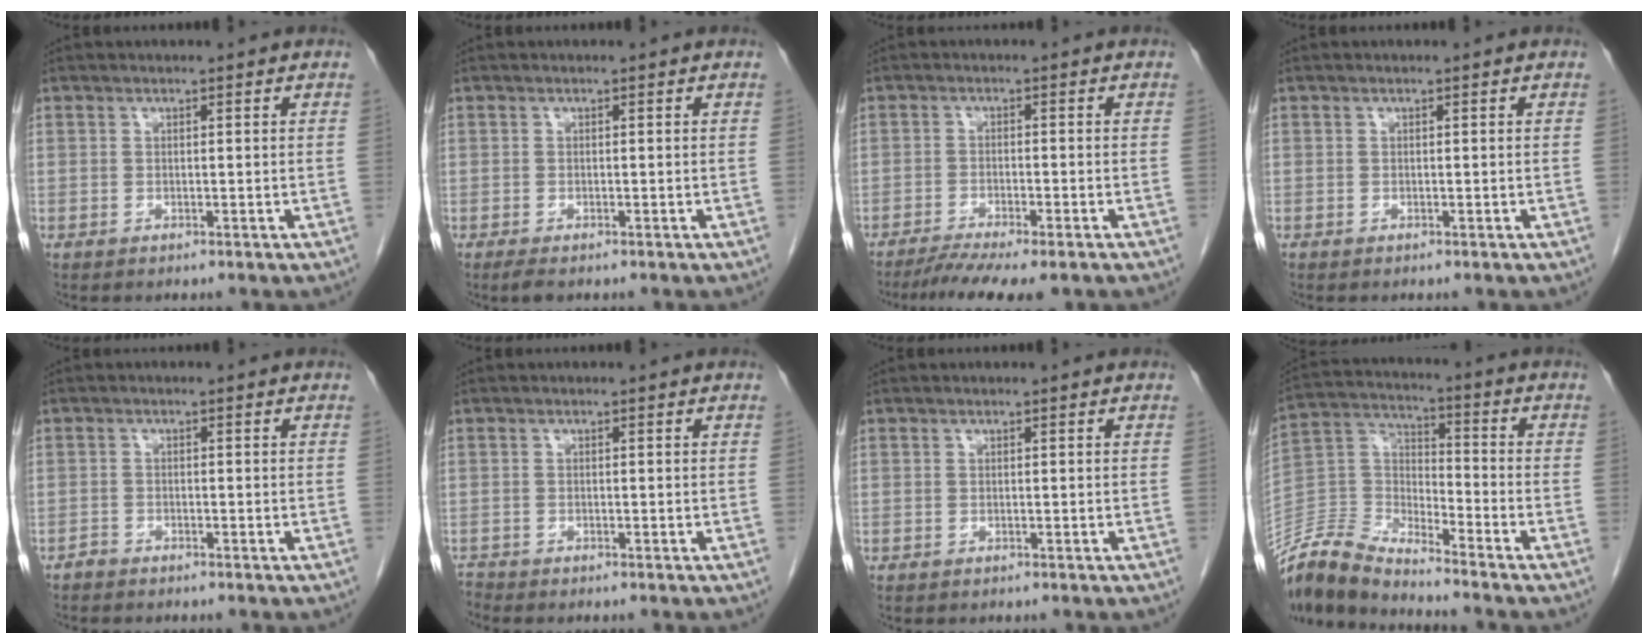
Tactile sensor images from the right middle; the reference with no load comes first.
{"total": 1.3, "force": [-1.0, 0.4, 0.8], "torque": [-0.021, -0.005, -0.015]}
{"total": 7.4, "force": [-5.9, 0.5, 4.6], "torque": [-0.069, -0.013, -0.092]}
{"total": 0.0}
{"total": 0.9, "force": [-0.9, 0.3, 0.0], "torque": [-0.003, 0.000, -0.020]}
{"total": 0.9, "force": [-0.9, 0.0, -0.2], "torque": [0.000, -0.007, -0.019]}
{"total": 0.0}
{"total": 12.1, "force": [-11.8, 0.7, 2.6], "torque": [-0.058, 0.016, -0.237]}